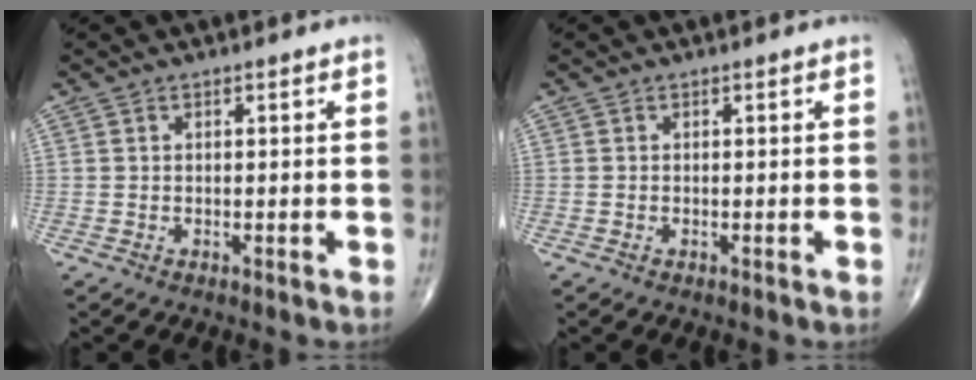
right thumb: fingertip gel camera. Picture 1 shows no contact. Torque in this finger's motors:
{"motor_torque": [0.16, 0.01, -0.11, -0.18, 0.00]}